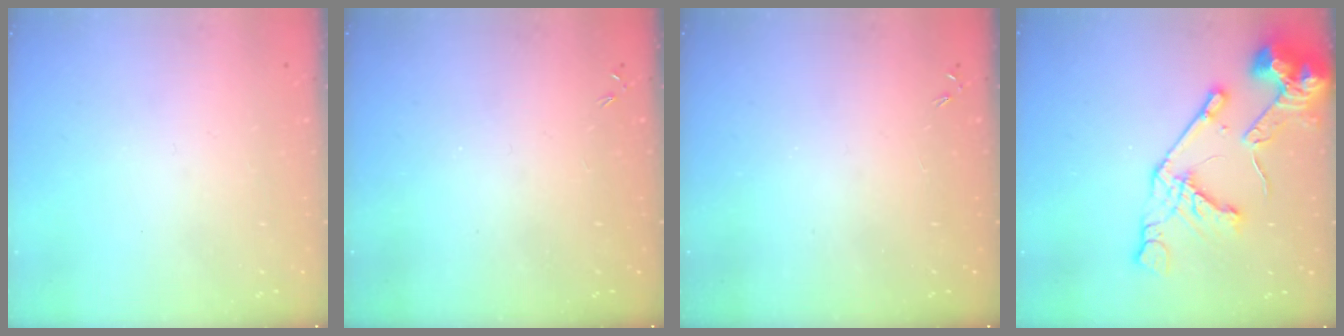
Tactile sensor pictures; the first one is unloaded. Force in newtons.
{"total": 0.0}
{"total": 0.0}
{"total": 18.5, "press": 18.4, "slide": 2.3}